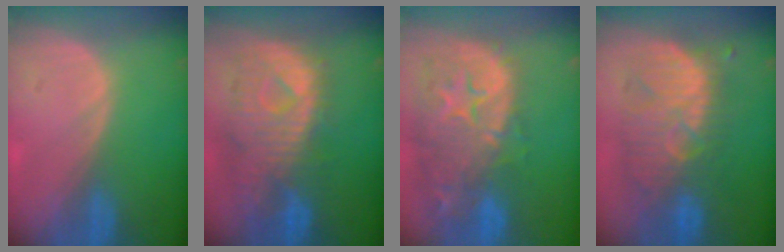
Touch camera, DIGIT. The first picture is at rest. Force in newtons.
{"total": 11.4, "press": 9.9, "slide": 5.7}
{"total": 14.7, "press": 11.8, "slide": 8.8}
{"total": 9.9, "press": 9.7, "slide": 2.0}